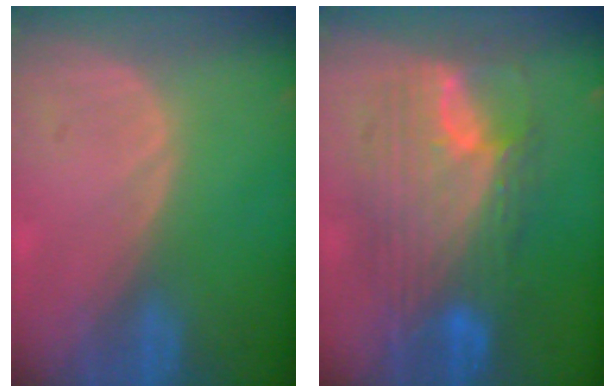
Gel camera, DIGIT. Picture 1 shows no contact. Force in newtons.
{"total": 11.7, "press": 11.7, "slide": 1.1}